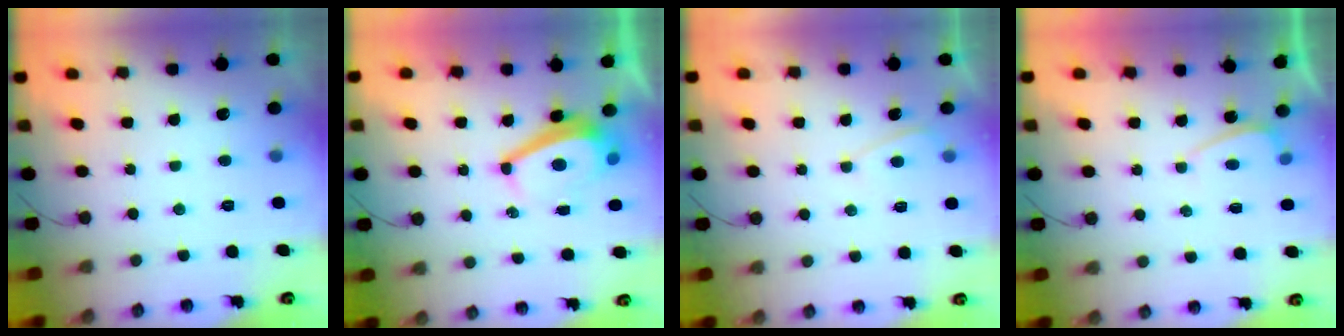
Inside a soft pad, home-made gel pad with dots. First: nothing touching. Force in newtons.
{"total": 5.1, "press": 5.1, "slide": 0.3}
{"total": 3.0, "press": 3.0, "slide": 0.4}
{"total": 0.6, "press": 0.4, "slide": 0.5}